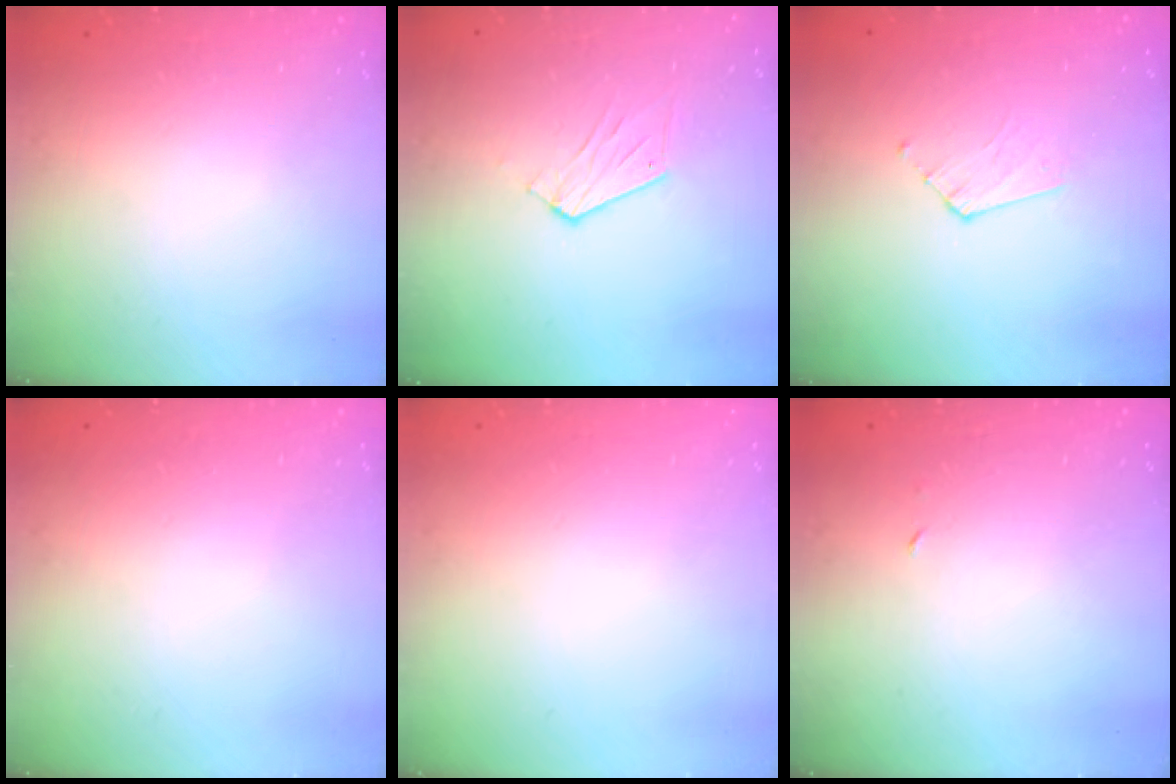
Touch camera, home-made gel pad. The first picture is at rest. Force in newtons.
{"total": 6.3, "press": 6.3, "slide": 0.4}
{"total": 3.7, "press": 3.7, "slide": 0.4}
{"total": 0.0}
{"total": 0.0}
{"total": 1.8, "press": 1.8, "slide": 0.1}